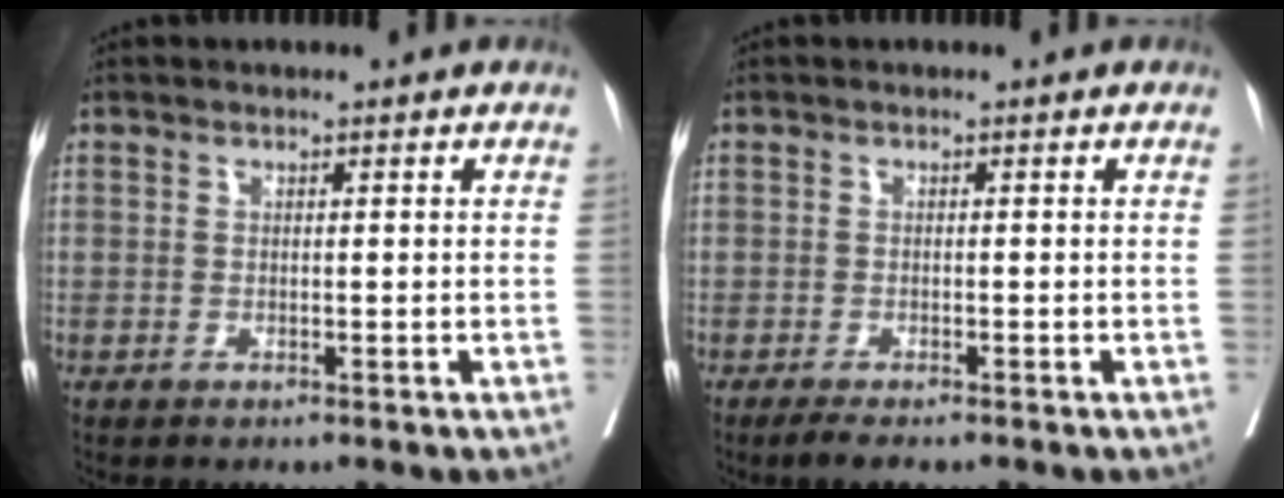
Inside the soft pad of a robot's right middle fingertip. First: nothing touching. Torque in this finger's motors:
{"motor_torque": [0.27, -0.22, 0.07, 0.01]}